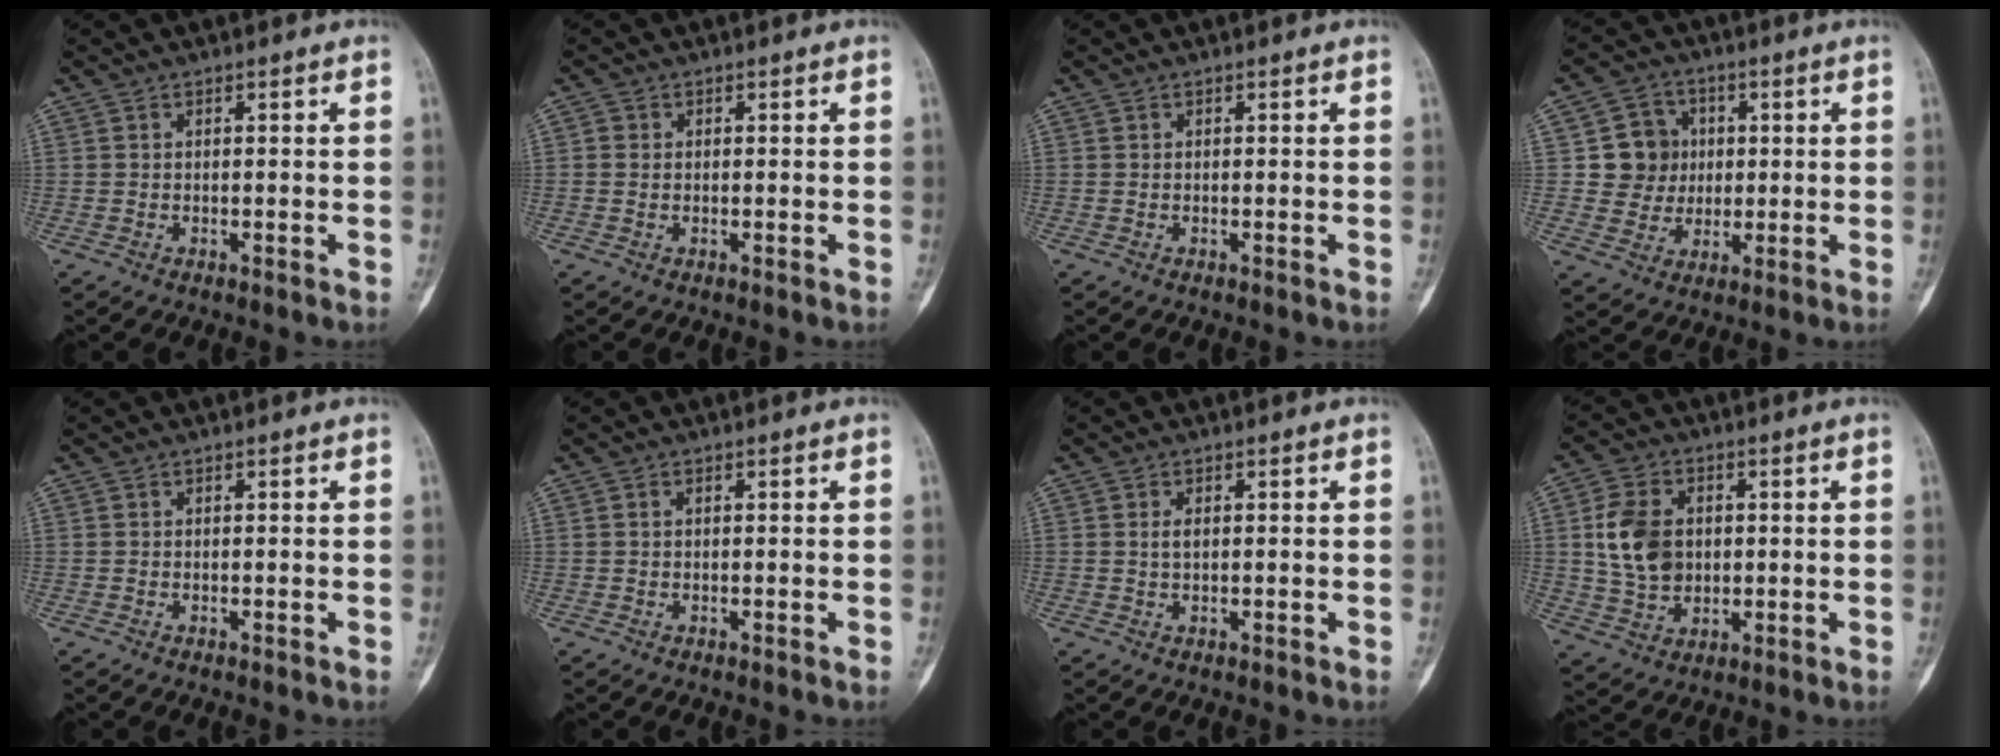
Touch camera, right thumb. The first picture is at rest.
{"total": 1.2, "force": [0.0, 1.1, 0.6], "torque": [-0.005, 0.001, 0.000]}
{"total": 0.0}
{"total": 8.9, "force": [1.2, 8.5, 2.4], "torque": [0.008, 0.007, 0.022]}
{"total": 0.0}
{"total": 0.5, "force": [0.2, 0.3, 0.4], "torque": [-0.002, 0.001, 0.002]}
{"total": 1.7, "force": [0.3, 1.0, 1.4], "torque": [-0.020, -0.001, 0.005]}
{"total": 10.9, "force": [1.3, 8.1, 7.2], "torque": [-0.115, 0.000, 0.029]}